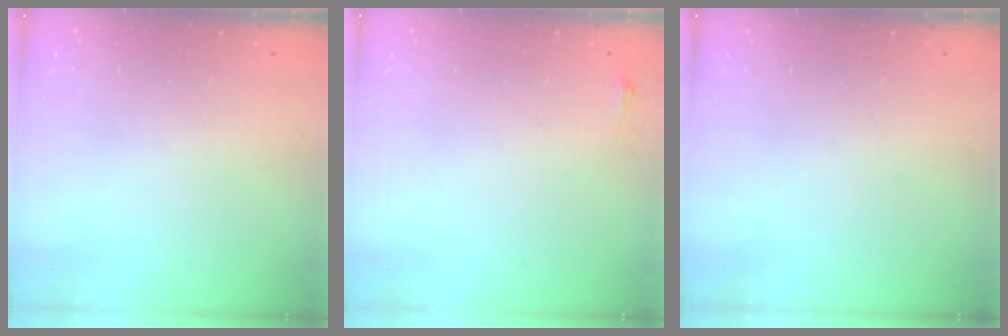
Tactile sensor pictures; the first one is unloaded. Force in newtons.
{"total": 2.8, "press": 2.1, "slide": 1.9}
{"total": 0.0}